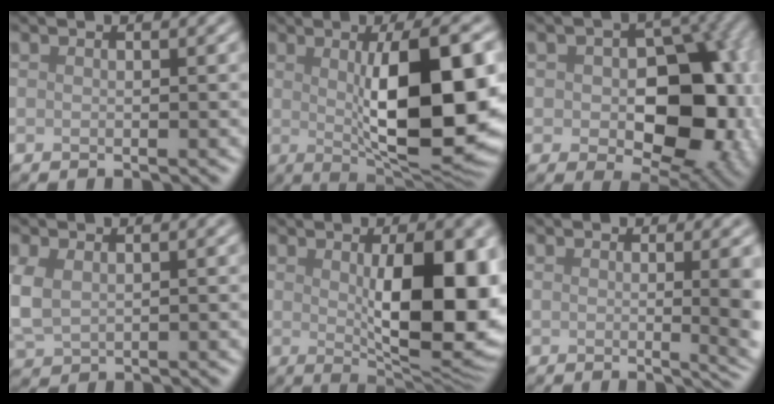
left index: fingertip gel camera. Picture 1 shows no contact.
{"total": 11.9, "force": [-0.1, 3.1, 11.5], "torque": [-0.165, -0.002, 0.007]}
{"total": 11.6, "force": [-0.5, 7.5, 8.8], "torque": [-0.120, -0.008, 0.003]}
{"total": 3.0, "force": [0.5, 2.1, 2.1], "torque": [-0.075, -0.002, 0.020]}
{"total": 11.3, "force": [0.2, 3.8, 10.7], "torque": [-0.135, -0.007, 0.013]}
{"total": 5.1, "force": [0.4, 1.8, 4.7], "torque": [-0.039, -0.004, 0.008]}